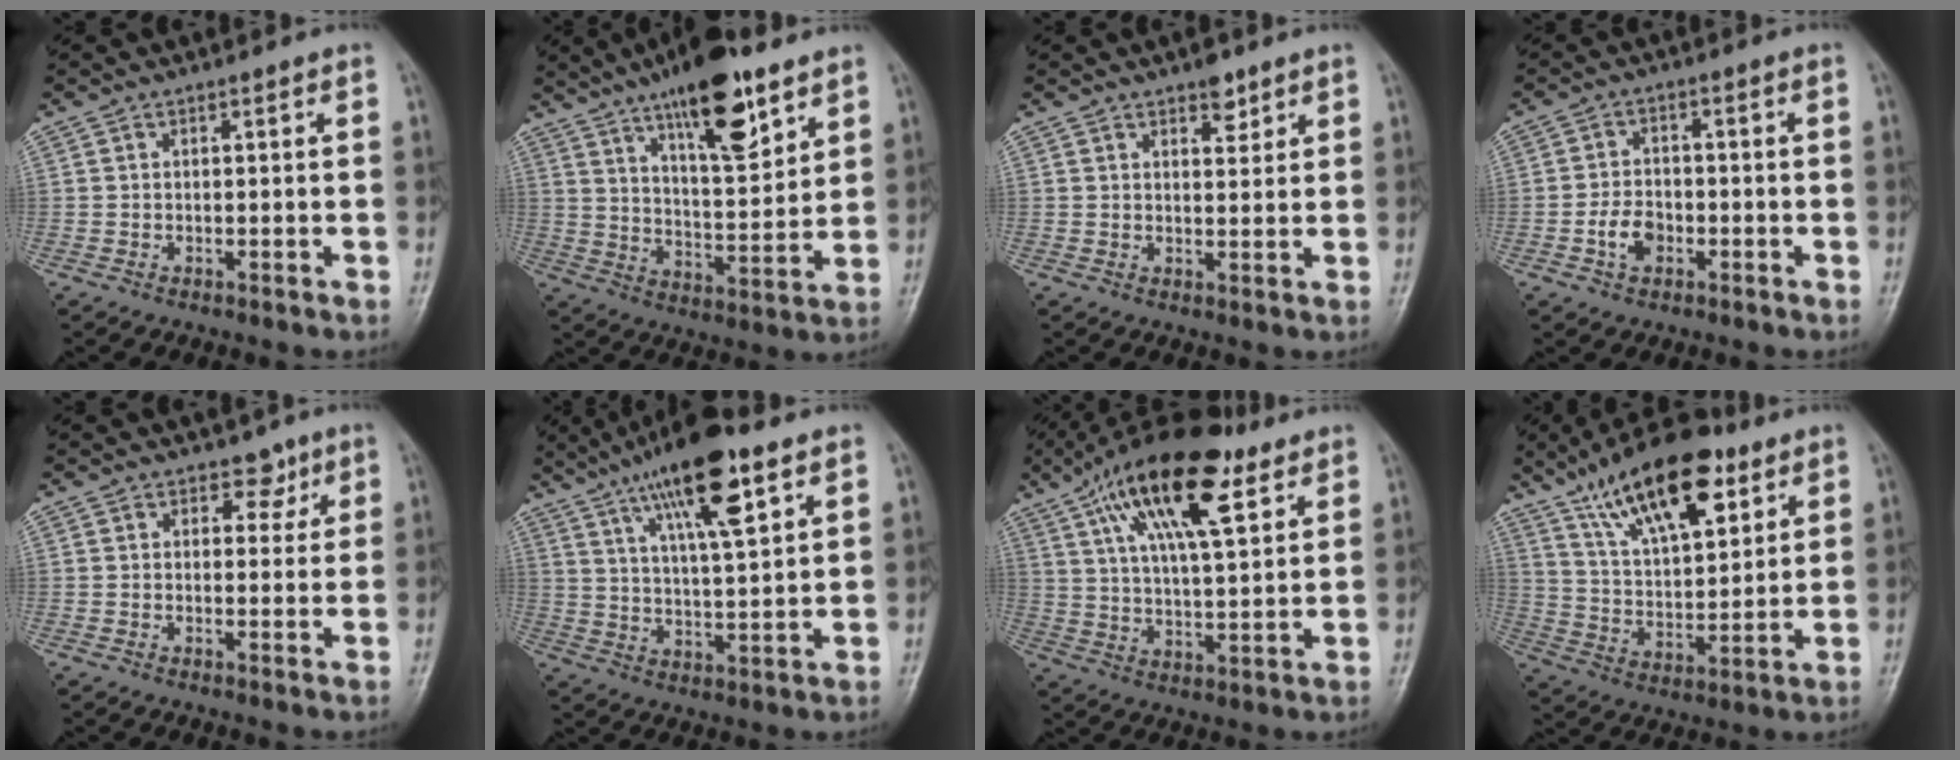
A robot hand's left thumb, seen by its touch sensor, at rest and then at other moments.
{"total": 17.1, "force": [10.5, 5.6, 12.3], "torque": [-0.166, -0.053, 0.173]}
{"total": 1.5, "force": [1.1, 0.6, 0.8], "torque": [-0.006, -0.006, 0.014]}
{"total": 4.9, "force": [-1.8, 3.4, 3.0], "torque": [-0.042, 0.016, -0.037]}
{"total": 3.3, "force": [1.9, 2.4, 1.2], "torque": [0.012, -0.008, 0.022]}
{"total": 16.1, "force": [9.0, 4.2, 12.7], "torque": [-0.200, -0.024, 0.153]}
{"total": 20.6, "force": [10.7, 7.6, 15.9], "torque": [-0.256, -0.016, 0.183]}
{"total": 19.7, "force": [11.4, 8.3, 13.8], "torque": [-0.194, -0.041, 0.201]}